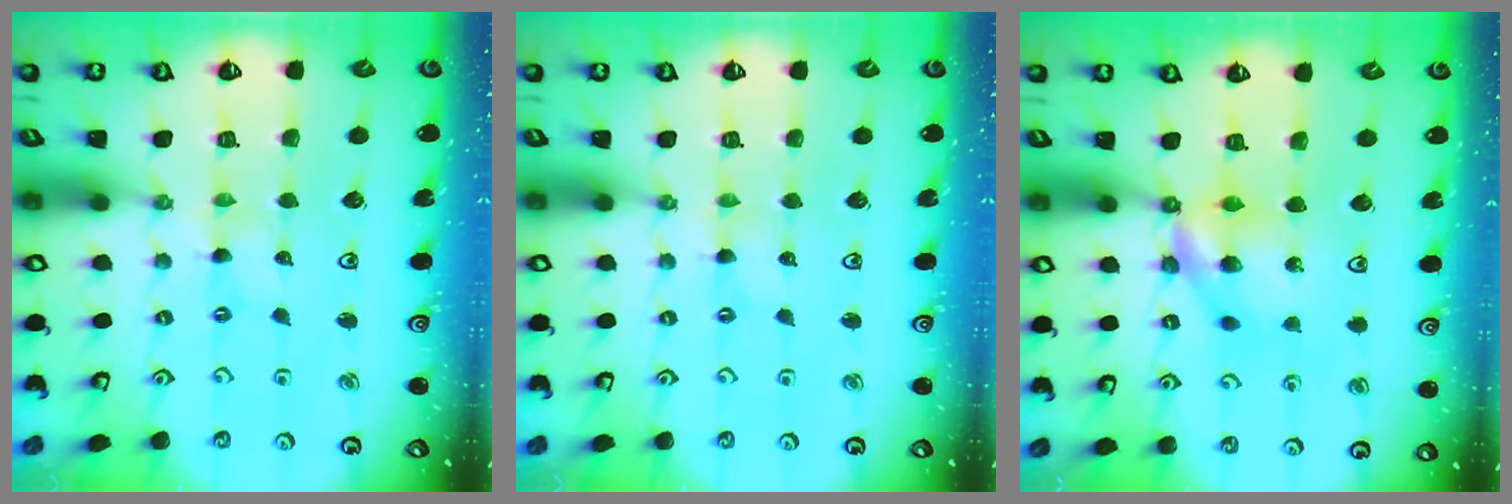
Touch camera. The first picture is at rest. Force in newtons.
{"total": 0.8, "press": 0.7, "slide": 0.2}
{"total": 9.7, "press": 9.7, "slide": 0.3}